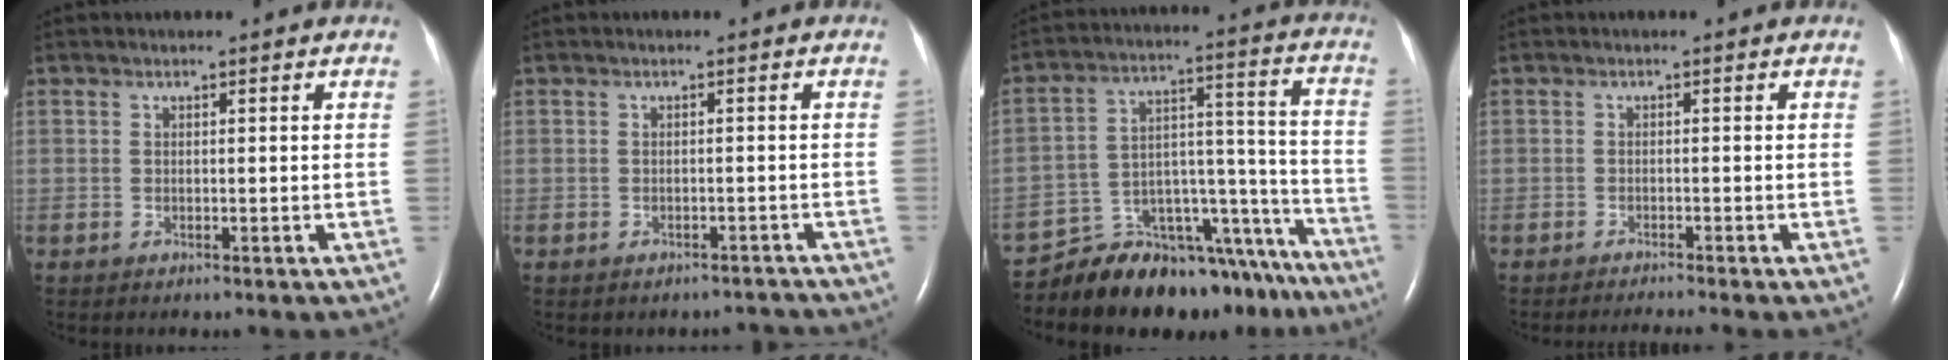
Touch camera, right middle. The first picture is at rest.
{"total": 2.5, "force": [-2.2, 1.1, -0.2], "torque": [0.007, 0.007, -0.027]}
{"total": 20.8, "force": [-18.6, 6.8, 6.2], "torque": [-0.056, 0.053, -0.270]}
{"total": 3.2, "force": [-2.8, -1.0, 1.1], "torque": [-0.011, -0.007, -0.042]}